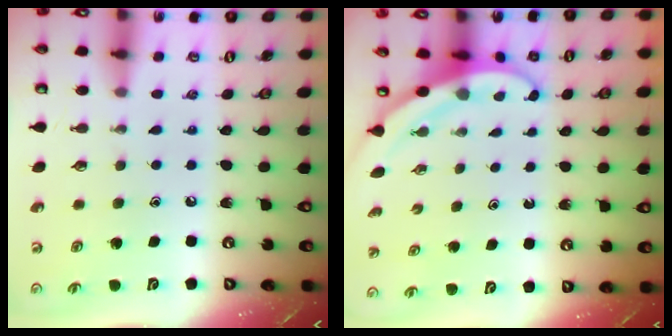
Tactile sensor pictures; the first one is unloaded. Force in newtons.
{"total": 3.4, "press": 3.4, "slide": 0.1}